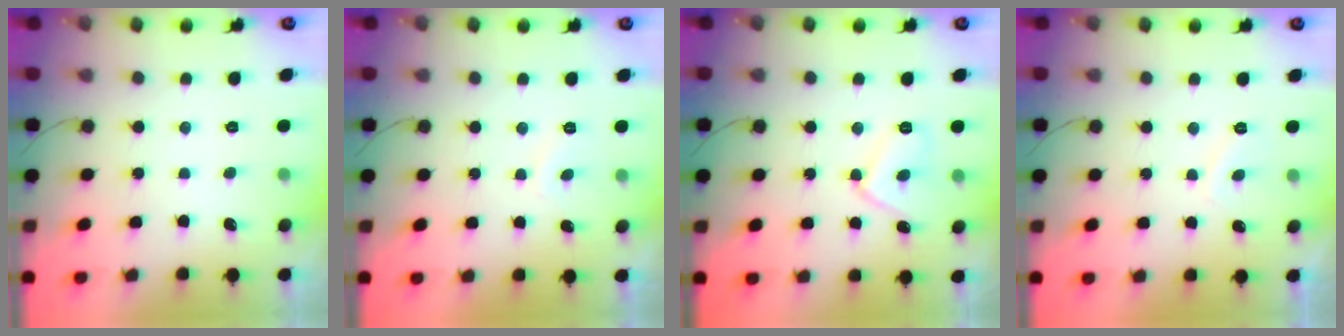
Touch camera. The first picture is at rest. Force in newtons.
{"total": 2.0, "press": 1.9, "slide": 0.6}
{"total": 8.3, "press": 8.2, "slide": 0.8}
{"total": 1.5, "press": 1.4, "slide": 0.7}